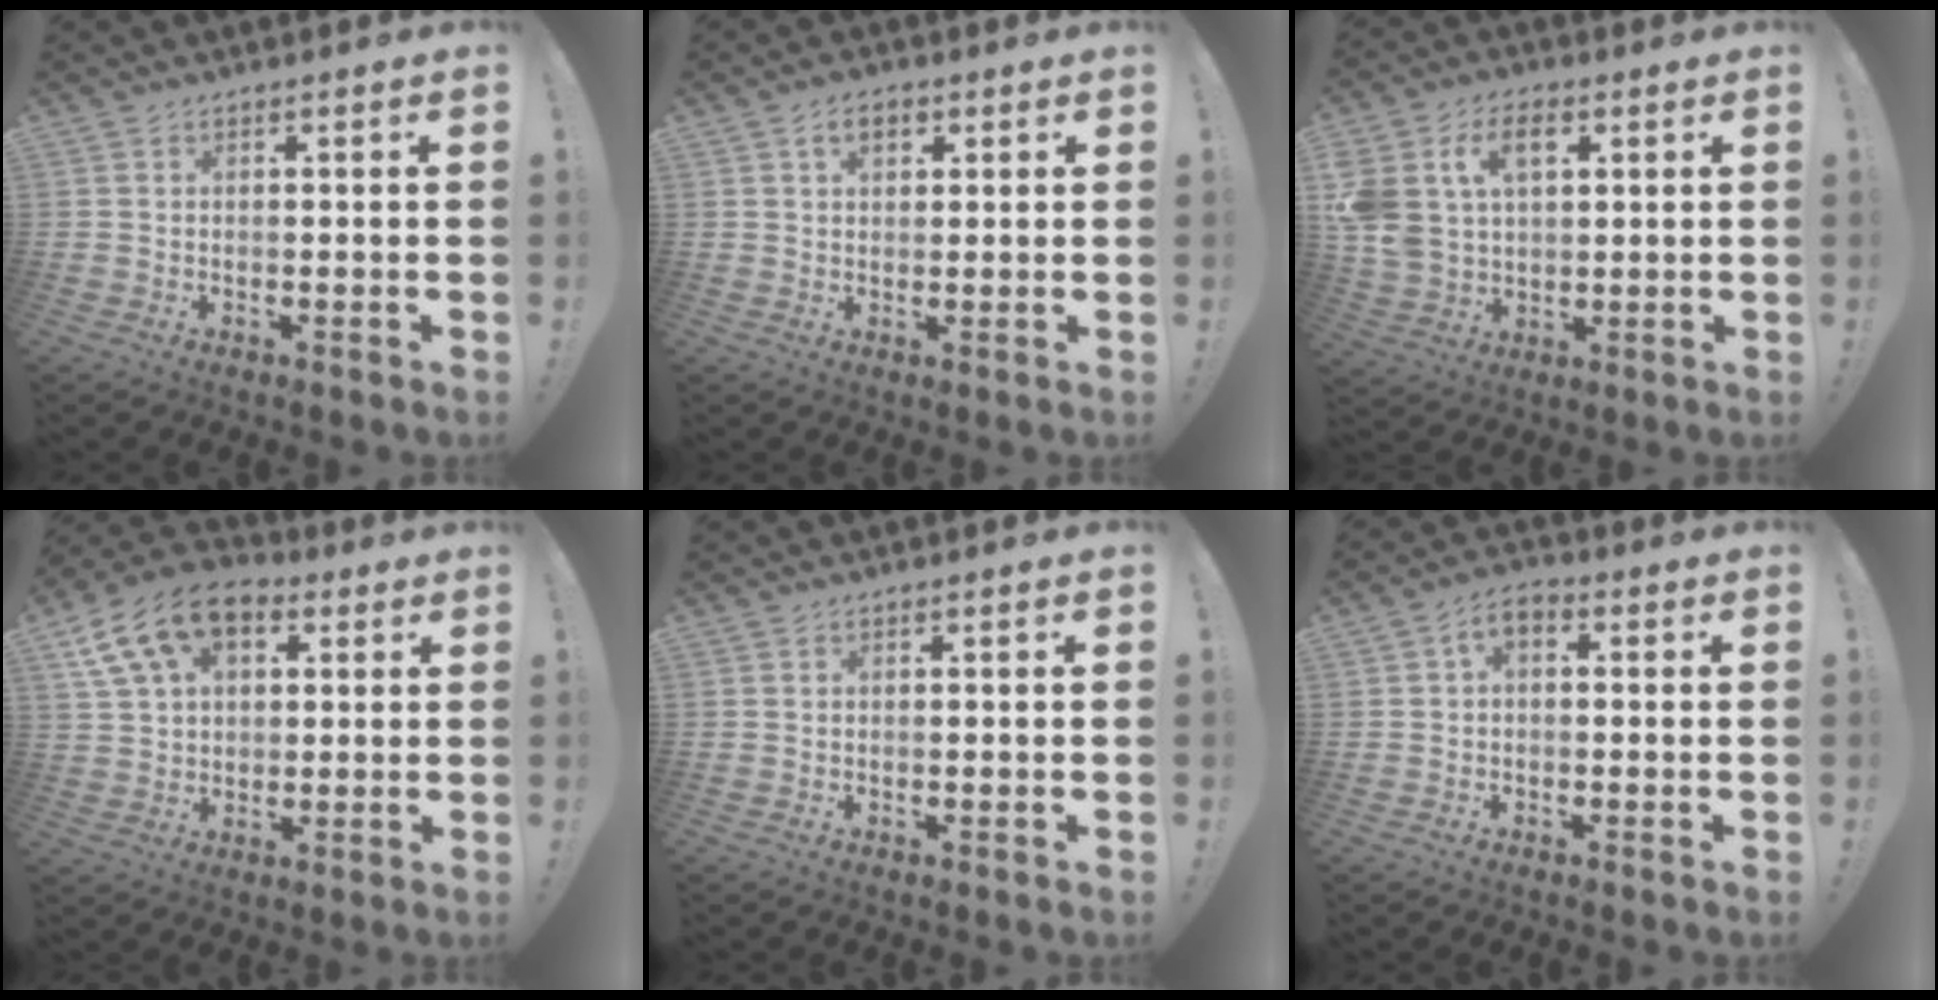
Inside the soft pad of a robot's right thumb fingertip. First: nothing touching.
{"total": 4.4, "force": [2.0, 2.7, 2.8], "torque": [-0.040, 0.001, 0.033]}
{"total": 13.3, "force": [5.1, 9.2, 8.2], "torque": [-0.155, -0.017, 0.095]}
{"total": 15.3, "force": [6.9, 9.8, 9.6], "torque": [-0.175, -0.023, 0.131]}
{"total": 0.0}
{"total": 3.8, "force": [-0.1, 2.1, 3.1], "torque": [-0.052, 0.005, -0.002]}